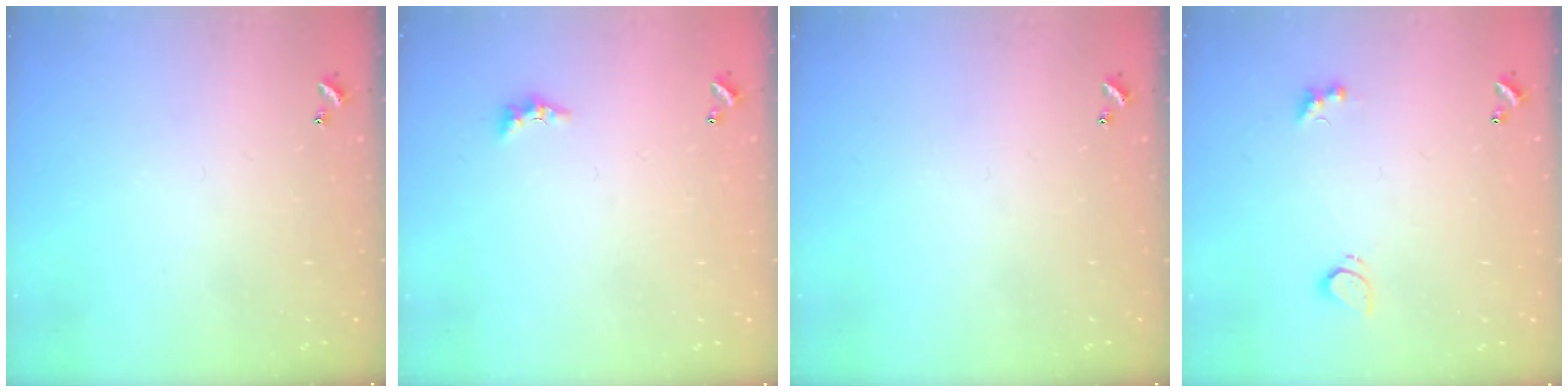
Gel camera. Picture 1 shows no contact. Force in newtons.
{"total": 2.2, "press": 2.2, "slide": 0.6}
{"total": 0.0}
{"total": 3.0, "press": 2.7, "slide": 1.1}